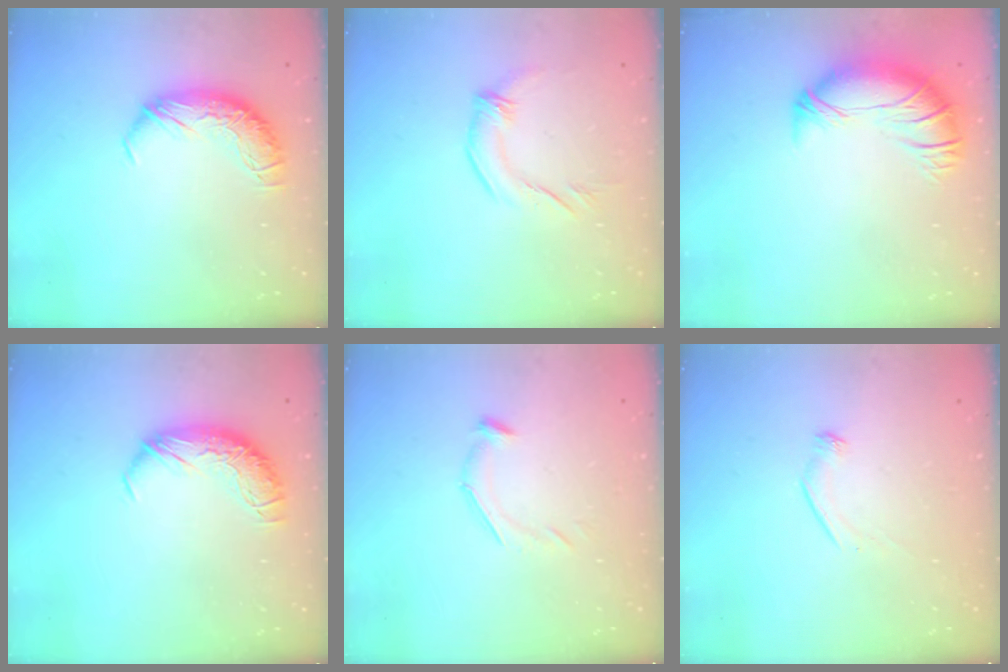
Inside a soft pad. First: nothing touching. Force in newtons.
{"total": 1.5, "press": 1.2, "slide": 0.8}
{"total": 2.8, "press": 0.9, "slide": 2.6}
{"total": 0.0}
{"total": 5.4, "press": 5.3, "slide": 1.2}
{"total": 6.9, "press": 6.9, "slide": 0.9}